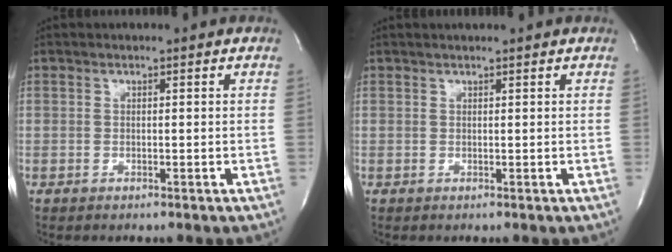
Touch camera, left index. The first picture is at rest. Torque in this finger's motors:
{"motor_torque": [0.84, -0.98, -0.03, -0.01]}